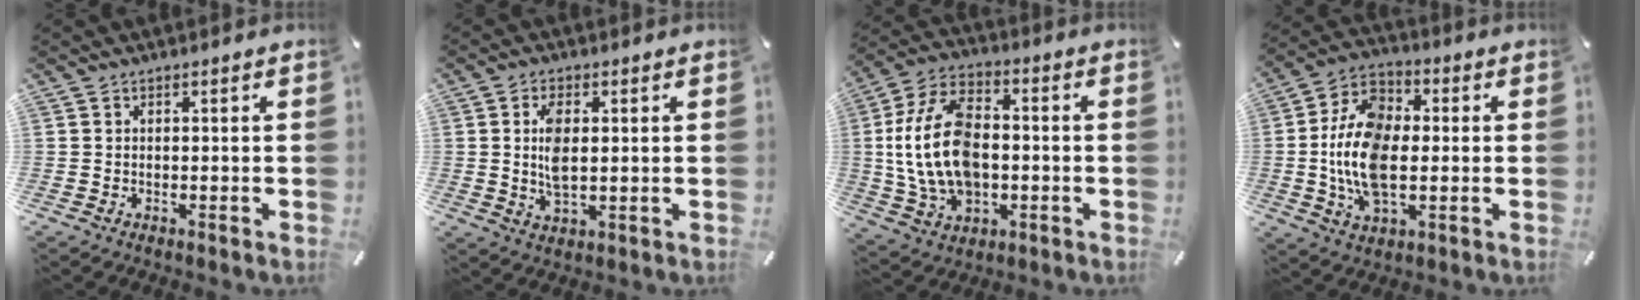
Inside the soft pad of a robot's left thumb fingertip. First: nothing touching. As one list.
[{"total": 6.9, "force": [0.9, 3.6, 5.8], "torque": [-0.122, -0.005, 0.006]}, {"total": 17.4, "force": [-1.0, 11.9, 12.6], "torque": [-0.275, 0.010, -0.019]}, {"total": 15.1, "force": [-1.1, 9.6, 11.7], "torque": [-0.253, 0.003, -0.021]}]